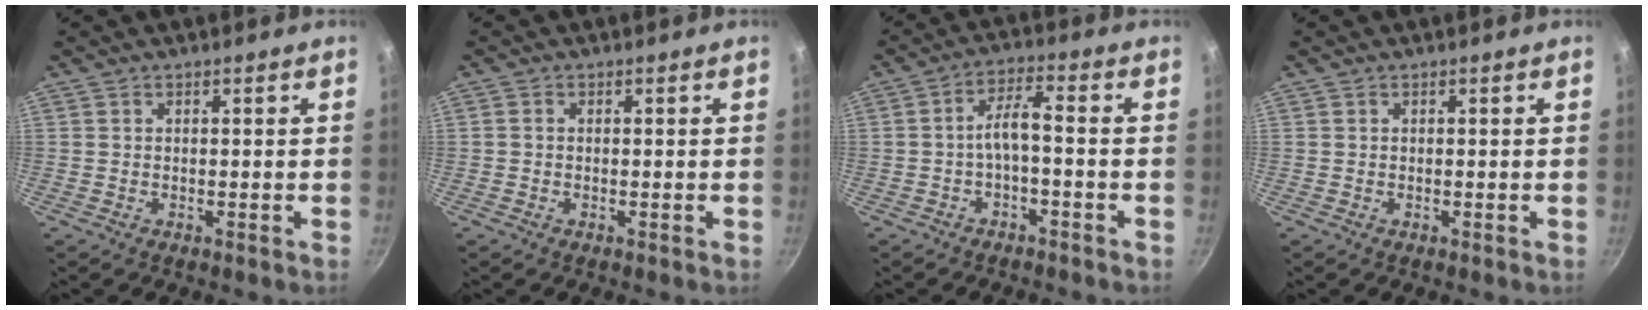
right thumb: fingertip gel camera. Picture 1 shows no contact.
{"total": 0.6, "force": [-0.1, 0.5, 0.2], "torque": [-0.004, 0.003, -0.004]}
{"total": 4.8, "force": [-1.8, 1.3, 4.2], "torque": [-0.089, 0.037, -0.033]}
{"total": 0.0}